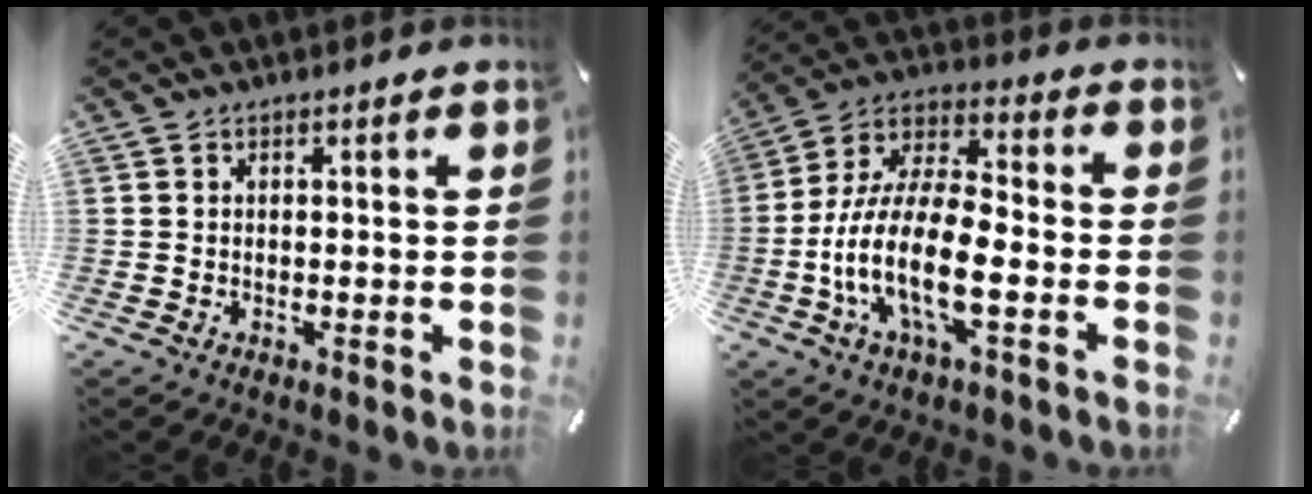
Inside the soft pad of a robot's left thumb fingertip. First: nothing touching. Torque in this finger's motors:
{"motor_torque": [-0.19, 1.83, 1.60, 1.17, 0.25]}